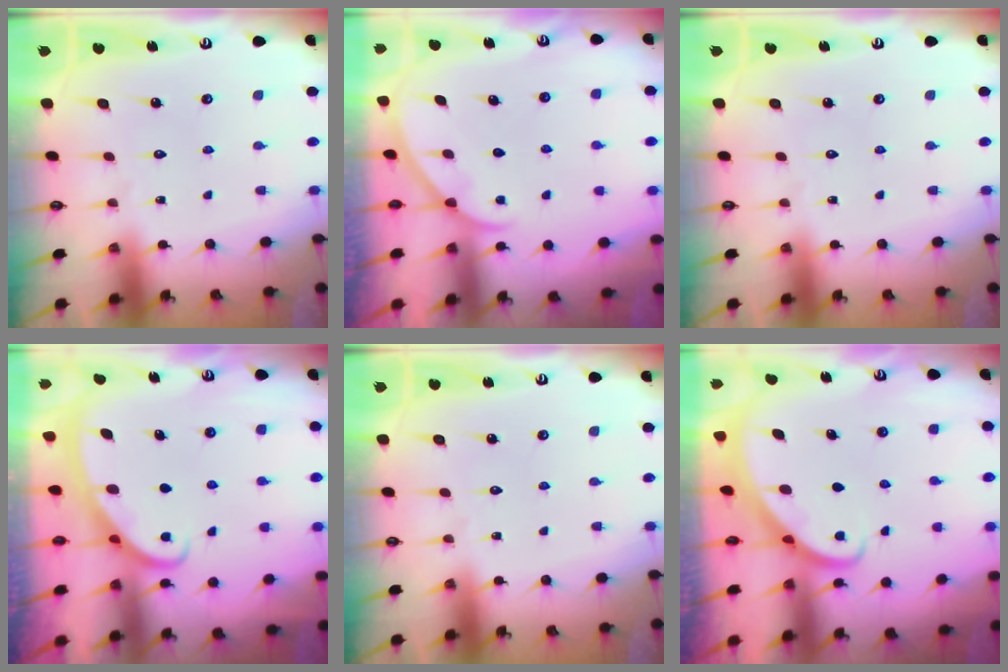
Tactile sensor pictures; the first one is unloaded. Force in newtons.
{"total": 2.4, "press": 2.4, "slide": 0.3}
{"total": 0.0}
{"total": 2.6, "press": 2.6, "slide": 0.4}
{"total": 0.0}
{"total": 2.8, "press": 2.8, "slide": 0.2}